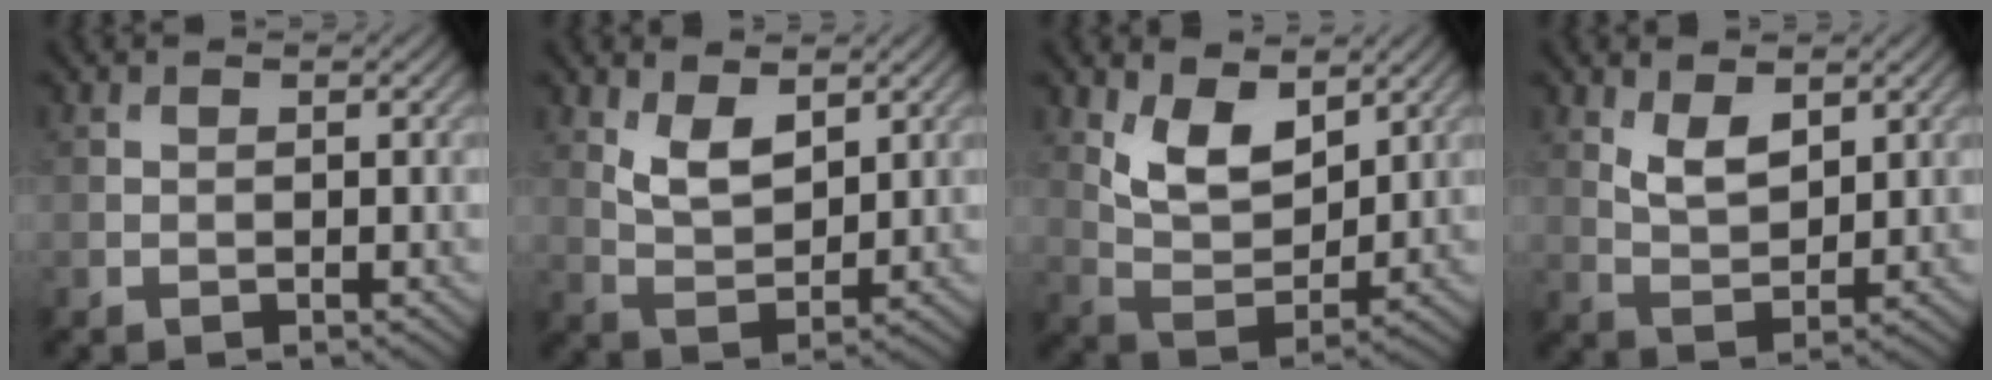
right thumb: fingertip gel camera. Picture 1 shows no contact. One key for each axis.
{"total": 4.8, "fx": 2.6, "fy": 2.3, "fz": 3.3, "tx": -0.073, "ty": -0.011, "tz": 0.055}
{"total": 7.7, "fx": 4.1, "fy": 3.9, "fz": 5.1, "tx": -0.105, "ty": -0.016, "tz": 0.077}
{"total": 4.2, "fx": 2.3, "fy": 2.1, "fz": 2.9, "tx": -0.065, "ty": -0.009, "tz": 0.049}